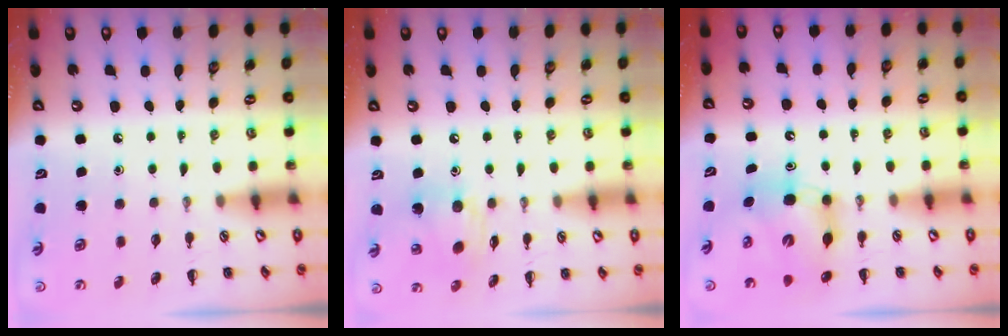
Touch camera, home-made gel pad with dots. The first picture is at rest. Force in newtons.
{"total": 10.0, "press": 10.0, "slide": 1.1}
{"total": 6.7, "press": 6.5, "slide": 1.5}